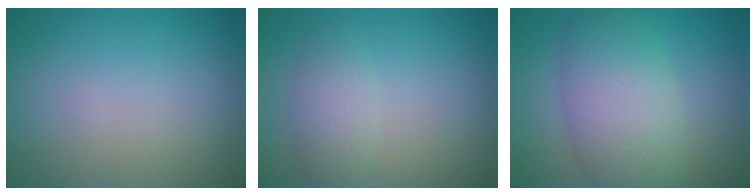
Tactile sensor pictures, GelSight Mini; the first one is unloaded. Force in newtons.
{"total": 2.4, "press": 2.4, "slide": 0.1}
{"total": 7.2, "press": 7.2, "slide": 0.2}